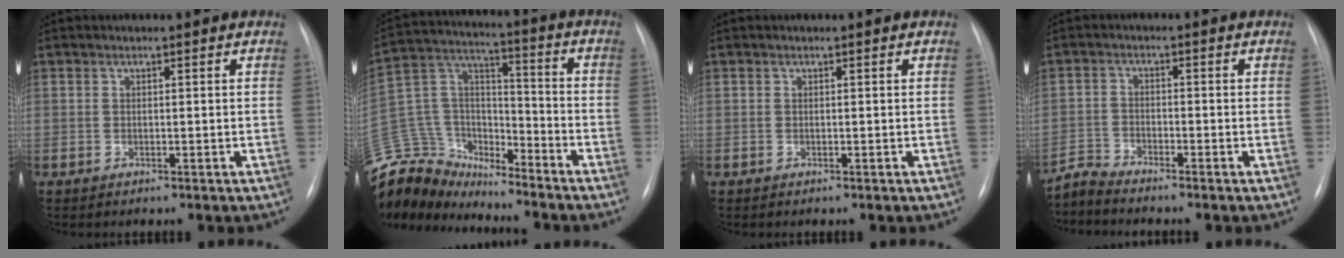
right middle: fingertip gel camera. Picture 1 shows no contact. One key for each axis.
{"total": 20.8, "fx": -18.9, "fy": 6.8, "fz": 5.3, "tx": -0.139, "ty": 0.043, "tz": -0.330}
{"total": 0.0}
{"total": 3.2, "fx": -3.1, "fy": -0.8, "fz": -0.6, "tx": 0.012, "ty": -0.021, "tz": -0.064}